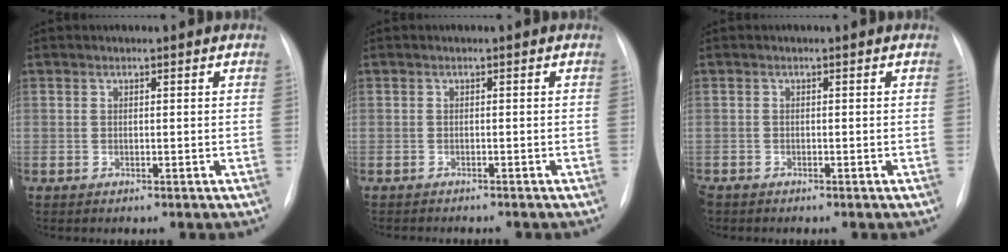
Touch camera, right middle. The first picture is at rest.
{"total": 4.2, "force": [-3.8, 0.7, 1.7], "torque": [-0.022, -0.008, -0.043]}
{"total": 1.2, "force": [-1.0, 0.6, 0.4], "torque": [-0.009, -0.001, -0.016]}